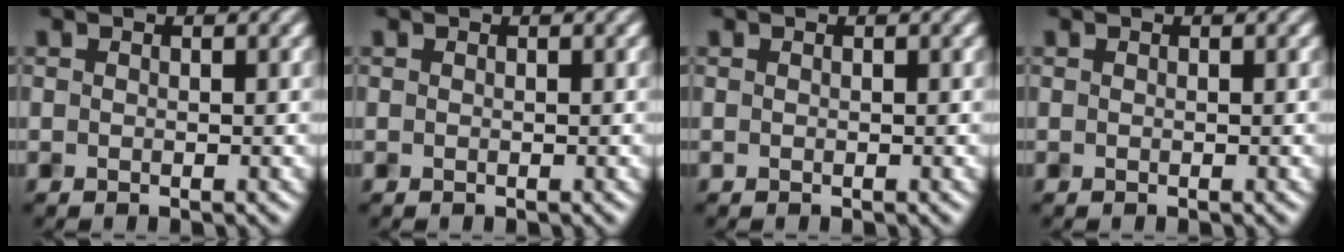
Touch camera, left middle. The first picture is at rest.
{"total": 0.0}
{"total": 0.0}
{"total": 0.0}